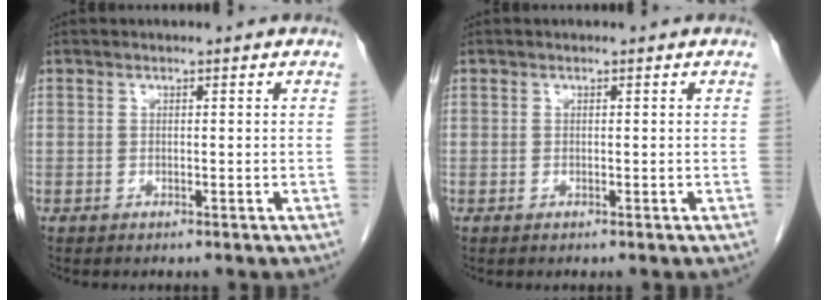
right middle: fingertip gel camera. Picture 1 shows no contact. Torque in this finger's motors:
{"motor_torque": [0.00, 0.00, 0.00, 0.00]}